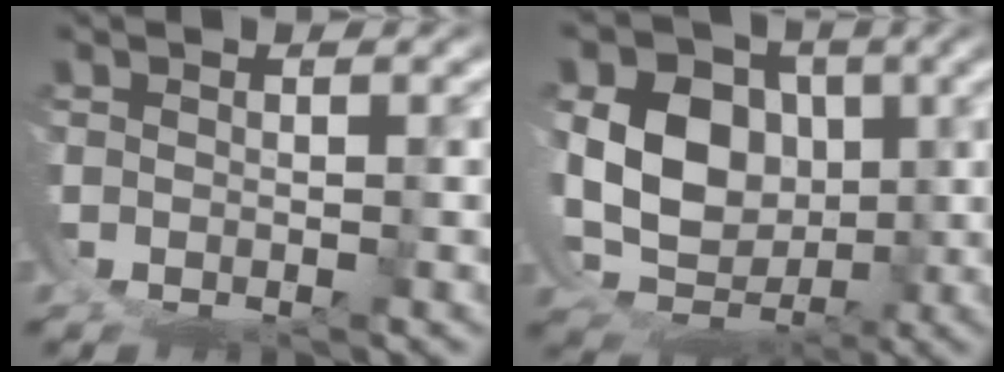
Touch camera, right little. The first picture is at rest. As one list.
[{"total": 12.5, "force": [-0.9, 10.1, 7.4], "torque": [-0.139, -0.048, -0.001]}]